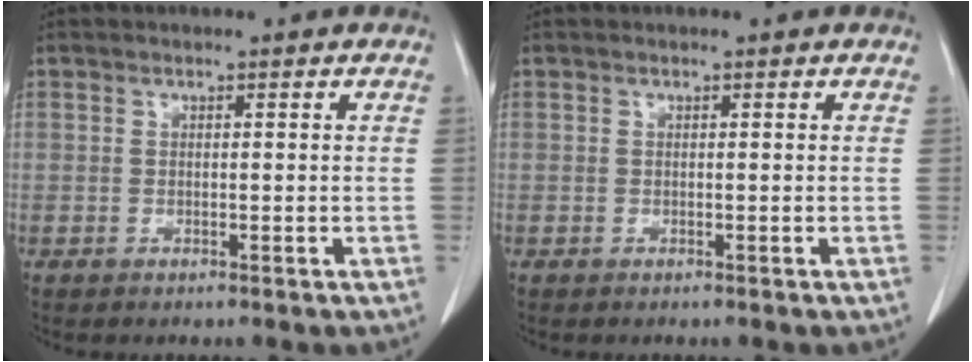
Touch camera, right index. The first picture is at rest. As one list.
[{"total": 0.0}]